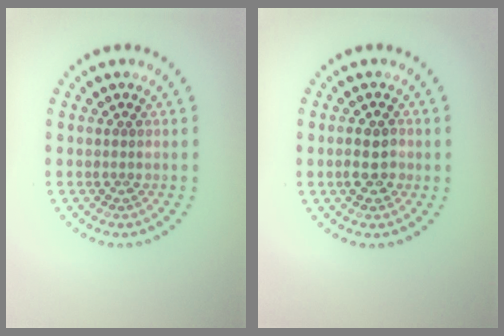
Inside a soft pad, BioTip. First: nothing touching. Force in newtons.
{"total": 2.4, "press": 2.4, "slide": 0.4}